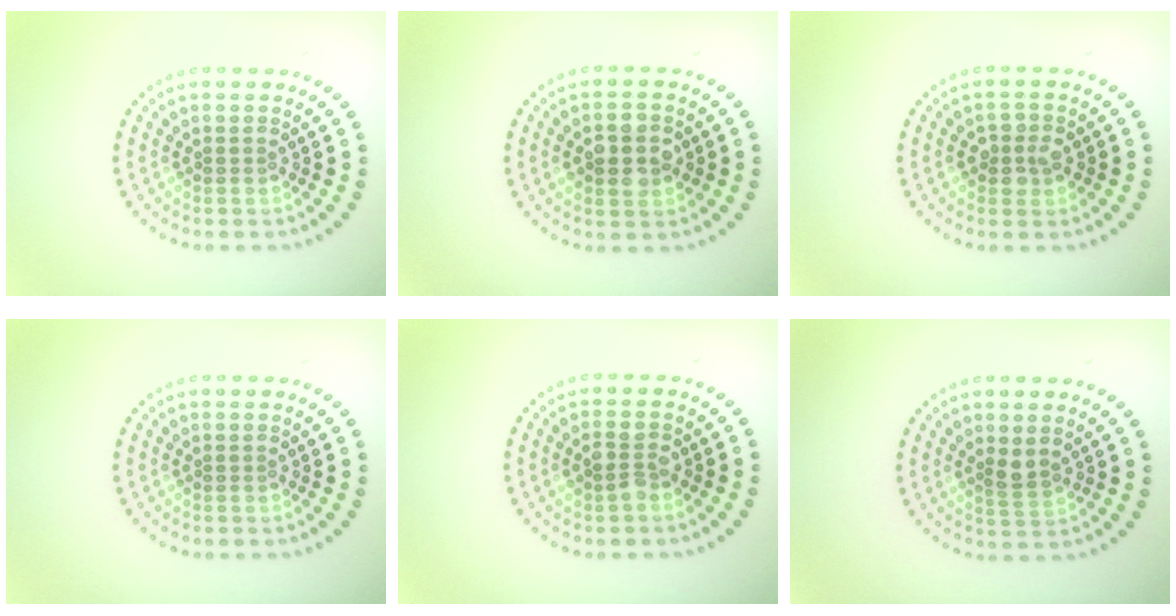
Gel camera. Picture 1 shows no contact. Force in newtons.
{"total": 4.0, "press": 4.0, "slide": 0.1}
{"total": 2.1, "press": 2.0, "slide": 0.6}
{"total": 0.0}
{"total": 2.1, "press": 2.0, "slide": 0.2}
{"total": 1.5, "press": 1.3, "slide": 0.7}